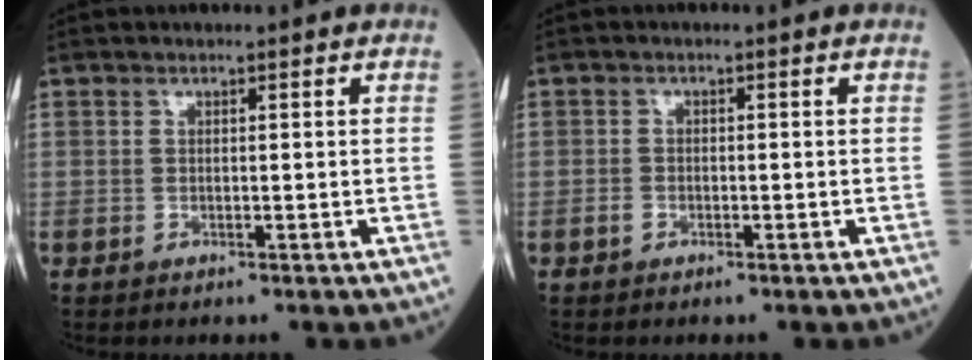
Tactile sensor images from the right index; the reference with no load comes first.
{"total": 0.9, "force": [-0.5, 0.7, 0.3], "torque": [-0.006, 0.003, -0.008]}